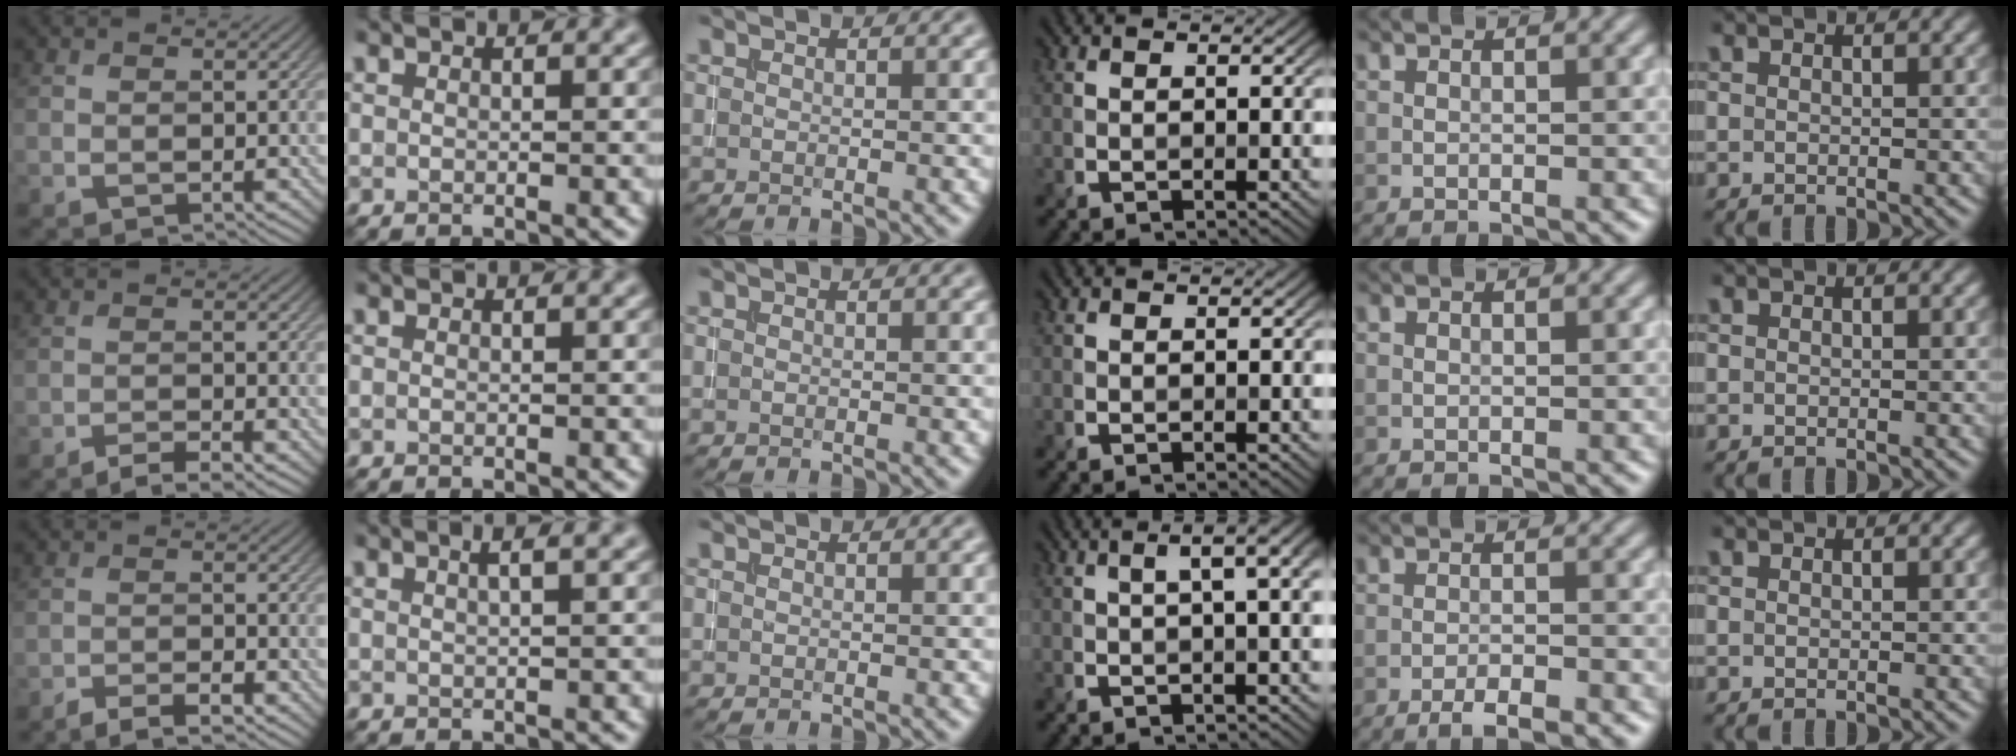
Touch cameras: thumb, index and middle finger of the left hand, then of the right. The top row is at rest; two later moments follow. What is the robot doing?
{"motion": "pour", "object": "almond"}